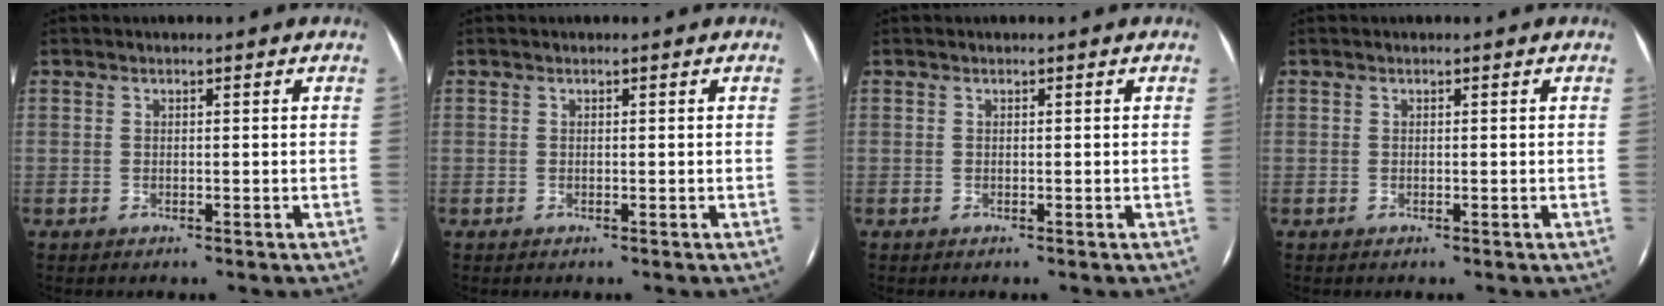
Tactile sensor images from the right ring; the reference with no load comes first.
{"total": 0.0}
{"total": 0.0}
{"total": 0.0}